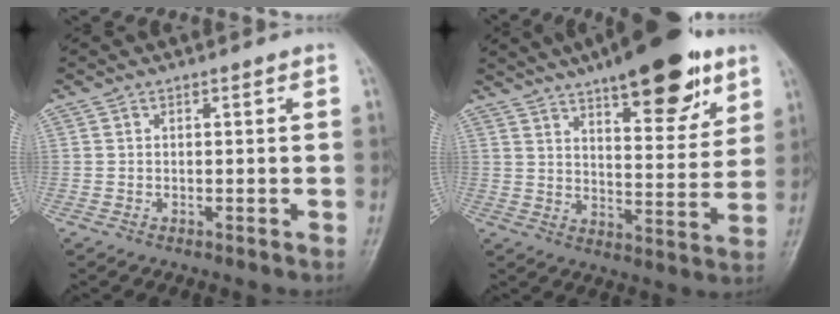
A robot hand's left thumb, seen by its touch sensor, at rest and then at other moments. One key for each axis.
{"total": 20.2, "fx": 12.6, "fy": 6.9, "fz": 14.3, "tx": -0.173, "ty": -0.048, "tz": 0.190}